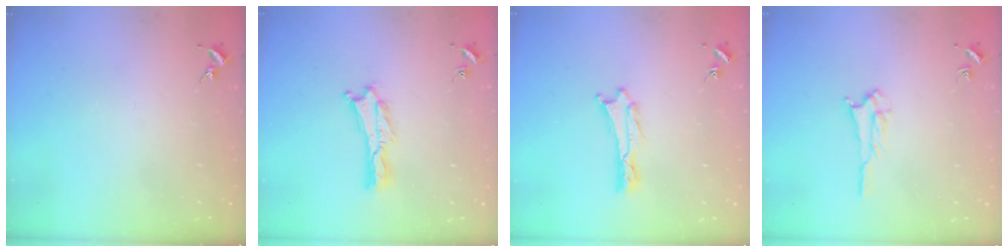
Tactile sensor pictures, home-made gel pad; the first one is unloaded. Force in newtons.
{"total": 0.7, "press": 0.6, "slide": 0.2}
{"total": 0.6, "press": 0.6, "slide": 0.1}
{"total": 1.6, "press": 1.6, "slide": 0.3}